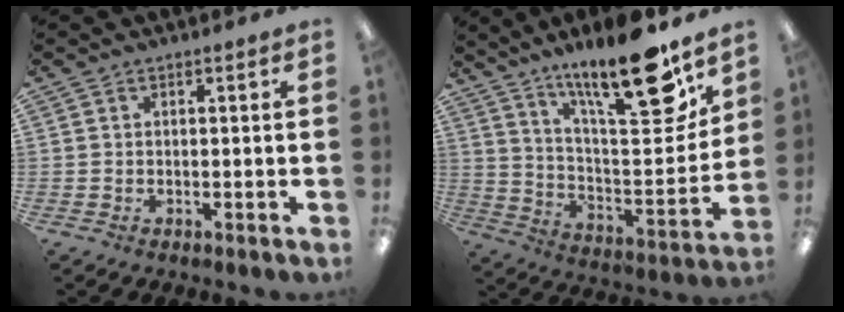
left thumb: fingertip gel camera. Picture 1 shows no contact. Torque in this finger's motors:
{"motor_torque": [1.19, 1.14, 1.51, -1.26, 0.08]}